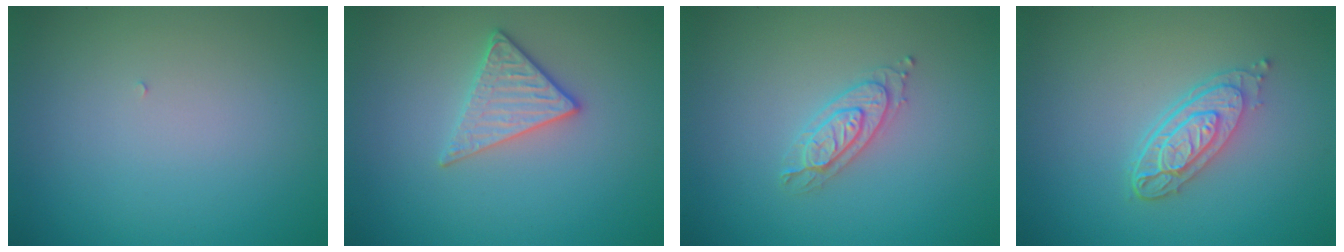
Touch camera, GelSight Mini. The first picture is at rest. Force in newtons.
{"total": 2.8, "press": 2.5, "slide": 1.3}
{"total": 2.1, "press": 2.1, "slide": 0.2}
{"total": 4.1, "press": 3.0, "slide": 2.7}